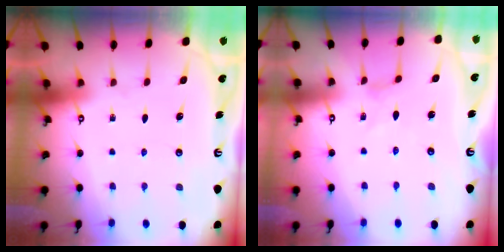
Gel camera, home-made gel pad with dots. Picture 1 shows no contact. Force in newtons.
{"total": 0.0}